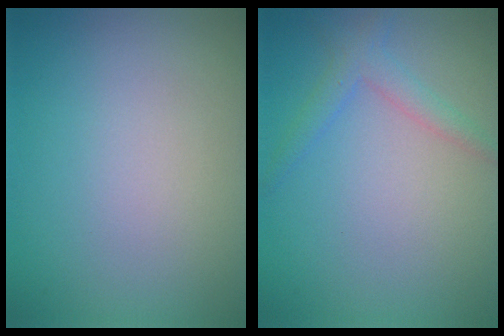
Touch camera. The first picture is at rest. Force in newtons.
{"total": 2.0, "press": 2.0, "slide": 0.1}